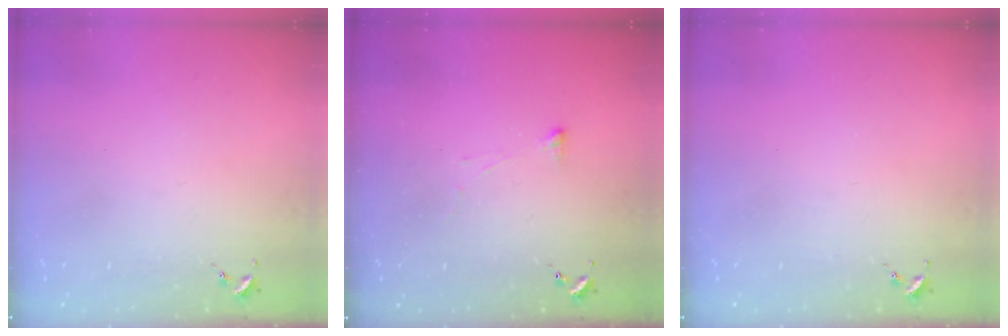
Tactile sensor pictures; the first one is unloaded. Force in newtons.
{"total": 2.9, "press": 2.8, "slide": 0.4}
{"total": 0.0}